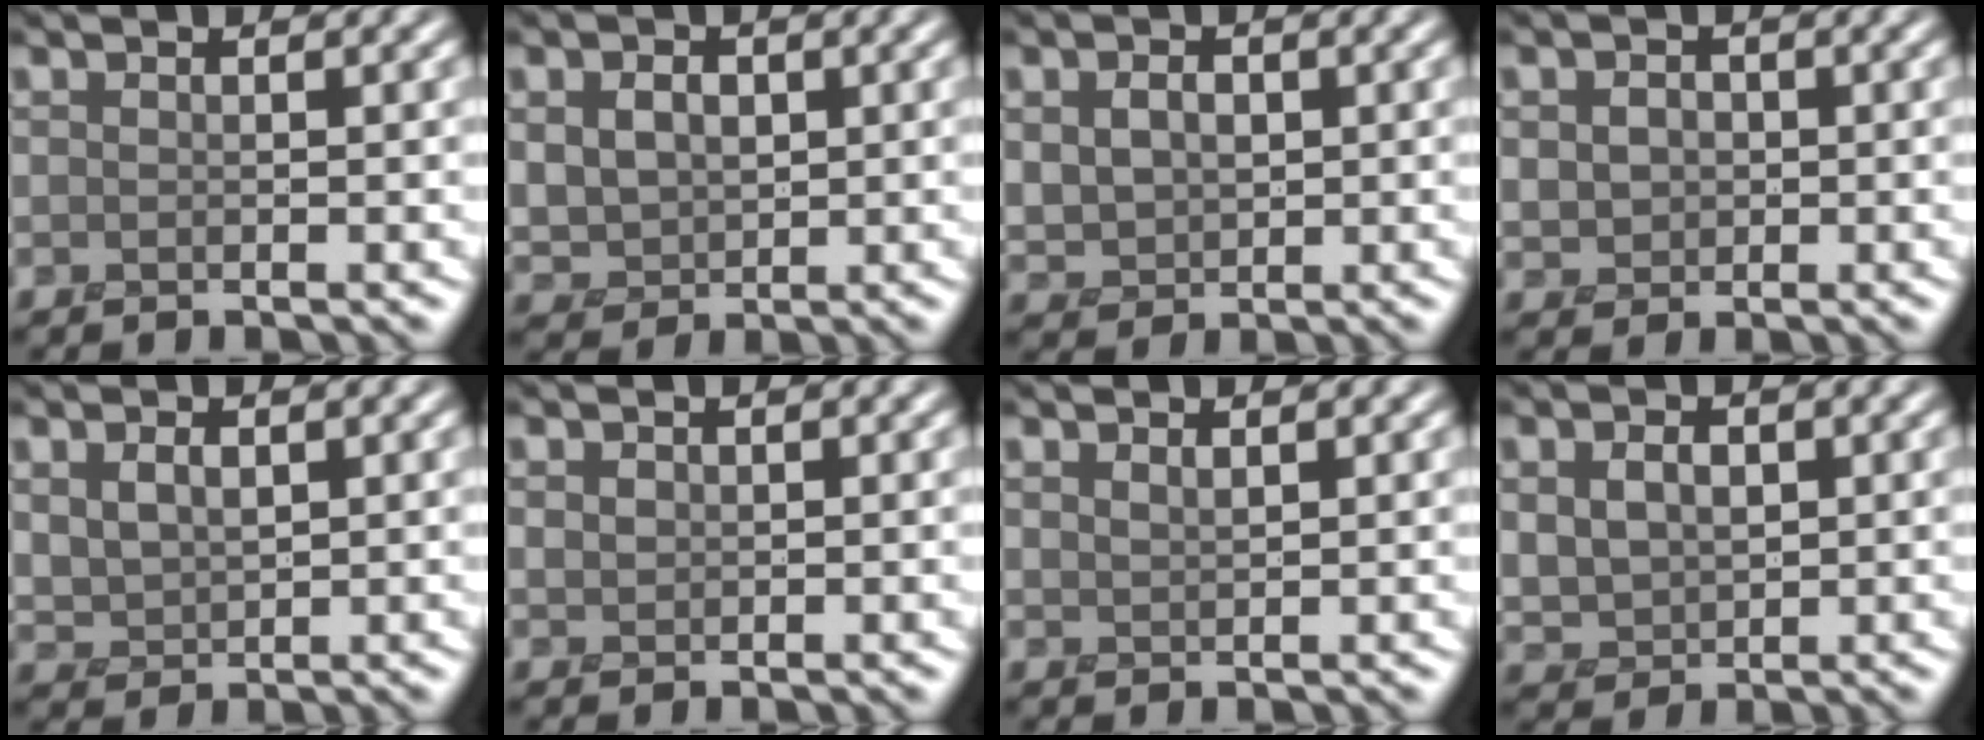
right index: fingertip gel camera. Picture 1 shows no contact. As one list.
[{"total": 6.0, "force": [0.4, 4.9, 3.5], "torque": [-0.072, 0.014, -0.001]}, {"total": 4.9, "force": [0.1, 3.9, 2.9], "torque": [-0.058, 0.006, 0.001]}, {"total": 3.7, "force": [0.2, 3.1, 2.0], "torque": [-0.035, 0.012, -0.011]}, {"total": 3.2, "force": [0.4, 2.3, 2.2], "torque": [-0.048, -0.004, 0.015]}, {"total": 0.8, "force": [0.3, 0.7, 0.3], "torque": [-0.007, -0.002, 0.009]}, {"total": 0.9, "force": [0.8, 0.2, 0.4], "torque": [-0.013, -0.003, 0.021]}, {"total": 5.3, "force": [0.2, 4.2, 3.3], "torque": [-0.068, 0.005, 0.007]}]